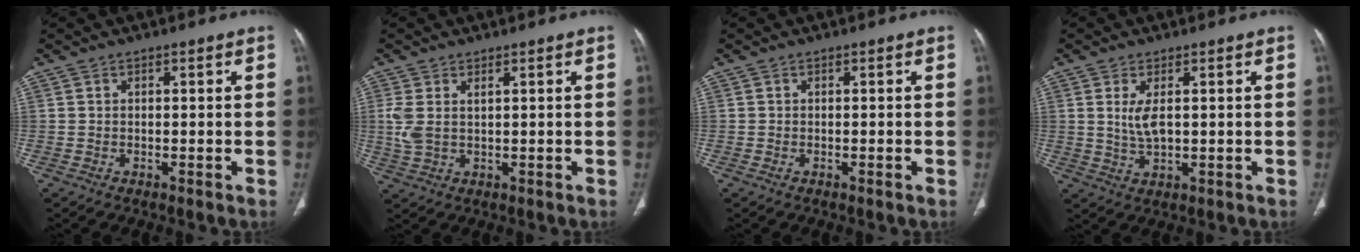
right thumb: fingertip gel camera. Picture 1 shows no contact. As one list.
[{"total": 4.5, "force": [1.2, 2.4, 3.7], "torque": [-0.099, 0.006, 0.033]}, {"total": 0.5, "force": [-0.2, 0.2, 0.4], "torque": [-0.009, 0.002, -0.001]}, {"total": 4.4, "force": [0.9, 1.8, 3.9], "torque": [-0.085, -0.009, 0.027]}]